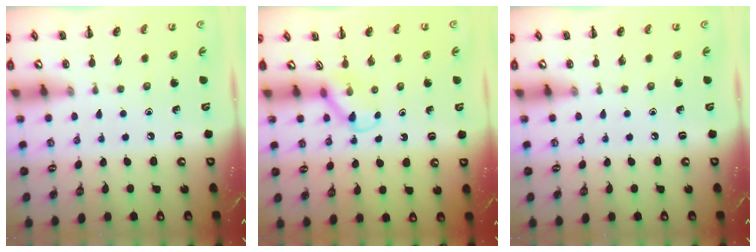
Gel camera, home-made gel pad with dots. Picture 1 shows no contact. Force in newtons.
{"total": 3.4, "press": 3.1, "slide": 1.2}
{"total": 0.0}